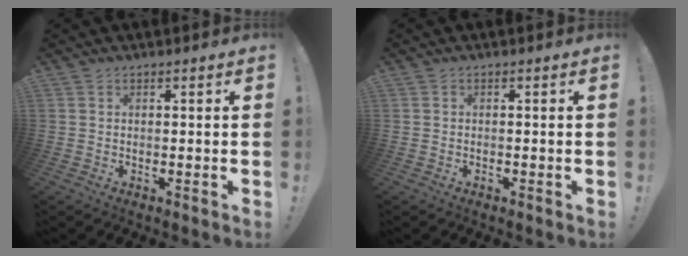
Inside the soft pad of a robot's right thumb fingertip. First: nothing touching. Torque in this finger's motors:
{"motor_torque": [0.09, -0.04, -0.15, 0.09, -0.01]}